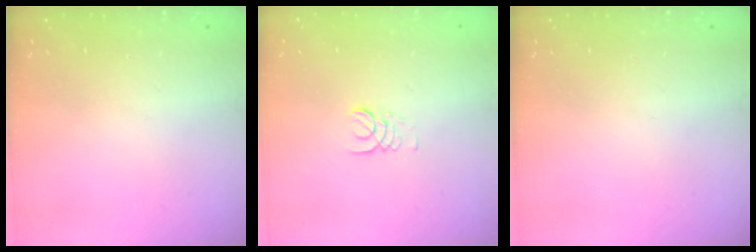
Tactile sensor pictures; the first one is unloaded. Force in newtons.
{"total": 3.4, "press": 3.4, "slide": 0.3}
{"total": 0.0}